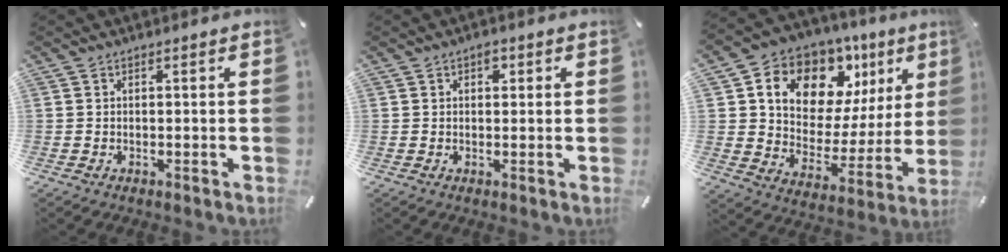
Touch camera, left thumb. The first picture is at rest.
{"total": 1.8, "force": [0.7, 1.2, 1.1], "torque": [-0.016, 0.002, 0.011]}
{"total": 14.3, "force": [9.1, 9.5, 5.6], "torque": [-0.095, -0.070, 0.161]}